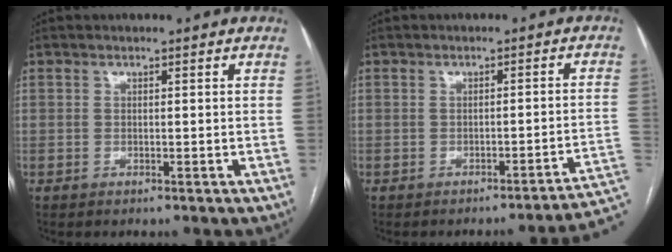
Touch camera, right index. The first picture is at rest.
{"total": 5.9, "force": [-3.4, 0.1, 4.8], "torque": [-0.046, 0.010, -0.036]}